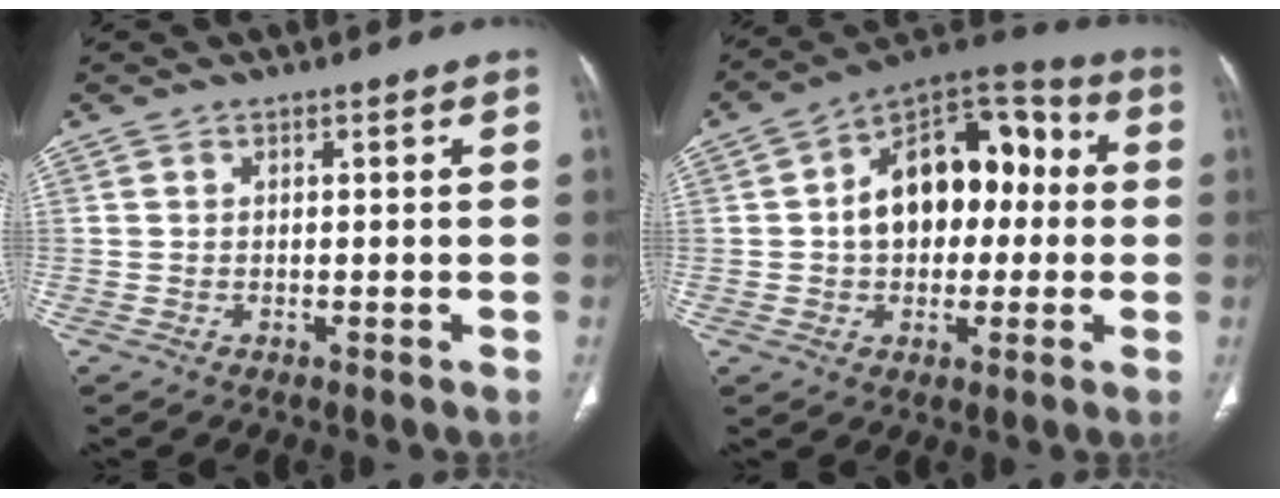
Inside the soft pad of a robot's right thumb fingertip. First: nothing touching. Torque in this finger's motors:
{"motor_torque": [0.18, 2.50, 1.71, -0.31, 0.13]}